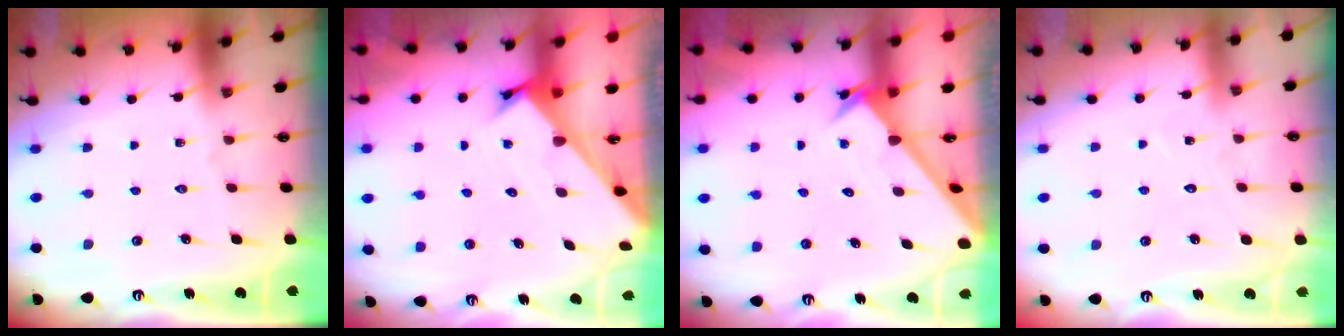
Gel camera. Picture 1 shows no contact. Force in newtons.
{"total": 2.5, "press": 2.5, "slide": 0.2}
{"total": 2.4, "press": 2.4, "slide": 0.2}
{"total": 5.8, "press": 5.8, "slide": 0.3}